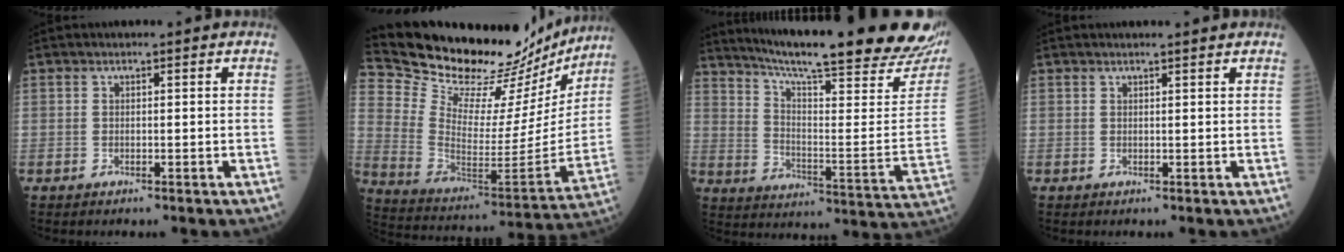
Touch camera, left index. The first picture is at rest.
{"total": 27.4, "force": [25.2, 7.0, 8.2], "torque": [-0.146, -0.062, 0.360]}
{"total": 29.6, "force": [24.7, 1.9, 16.2], "torque": [-0.251, -0.084, 0.325]}
{"total": 2.8, "force": [2.7, -0.1, 0.8], "torque": [-0.013, 0.007, 0.030]}